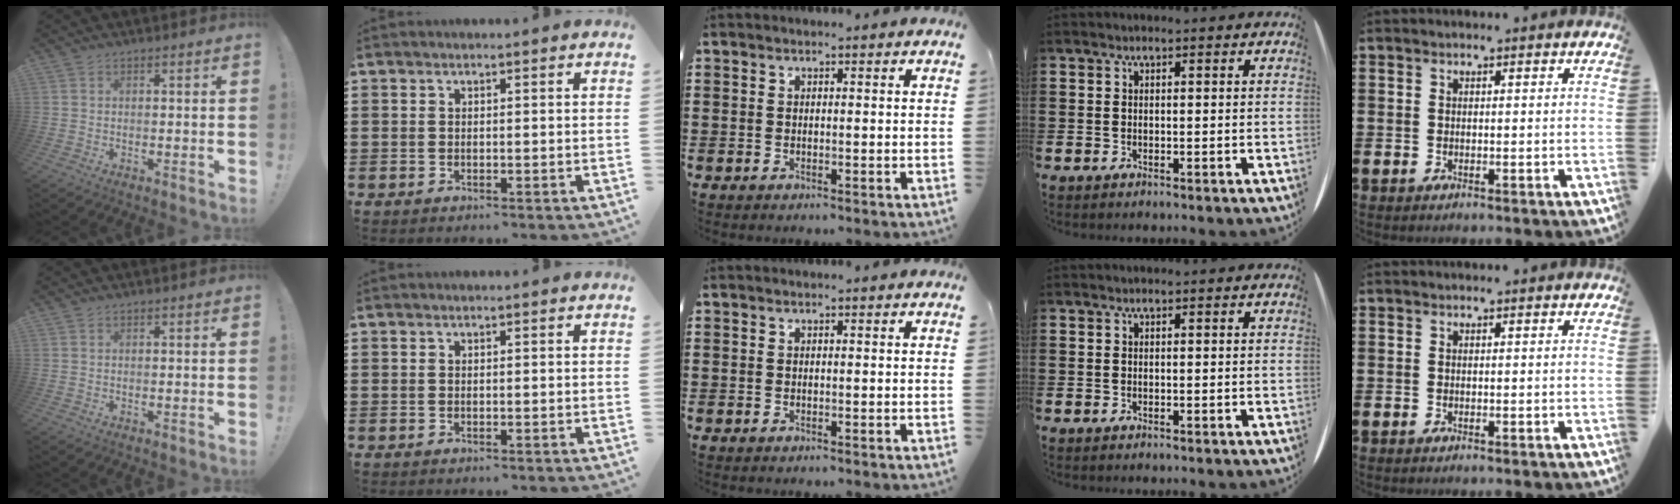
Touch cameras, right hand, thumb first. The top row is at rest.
{}